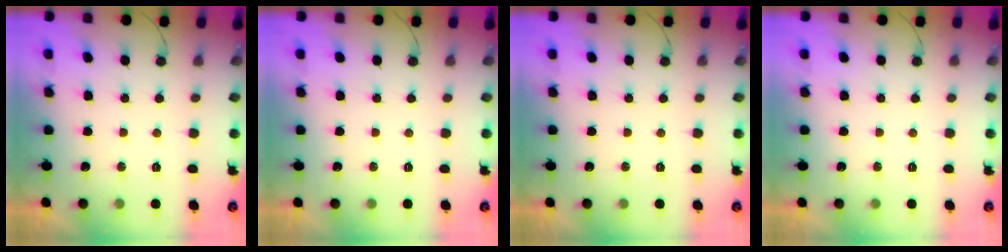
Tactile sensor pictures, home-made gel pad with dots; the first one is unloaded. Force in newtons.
{"total": 0.0}
{"total": 0.0}
{"total": 0.0}